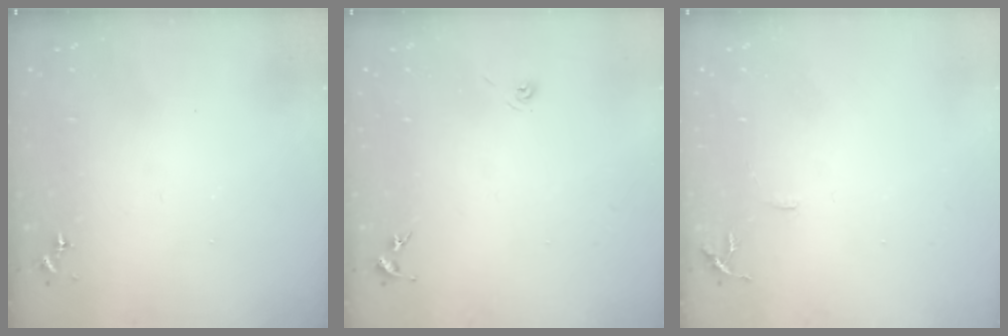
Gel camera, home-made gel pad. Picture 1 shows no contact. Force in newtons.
{"total": 3.3, "press": 2.7, "slide": 2.0}
{"total": 6.0, "press": 5.9, "slide": 0.7}